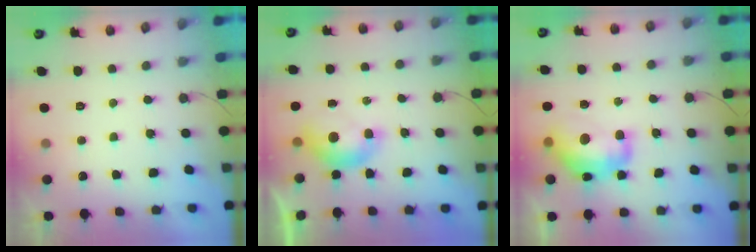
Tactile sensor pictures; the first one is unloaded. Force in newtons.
{"total": 6.3, "press": 6.2, "slide": 0.9}
{"total": 14.4, "press": 14.3, "slide": 0.9}